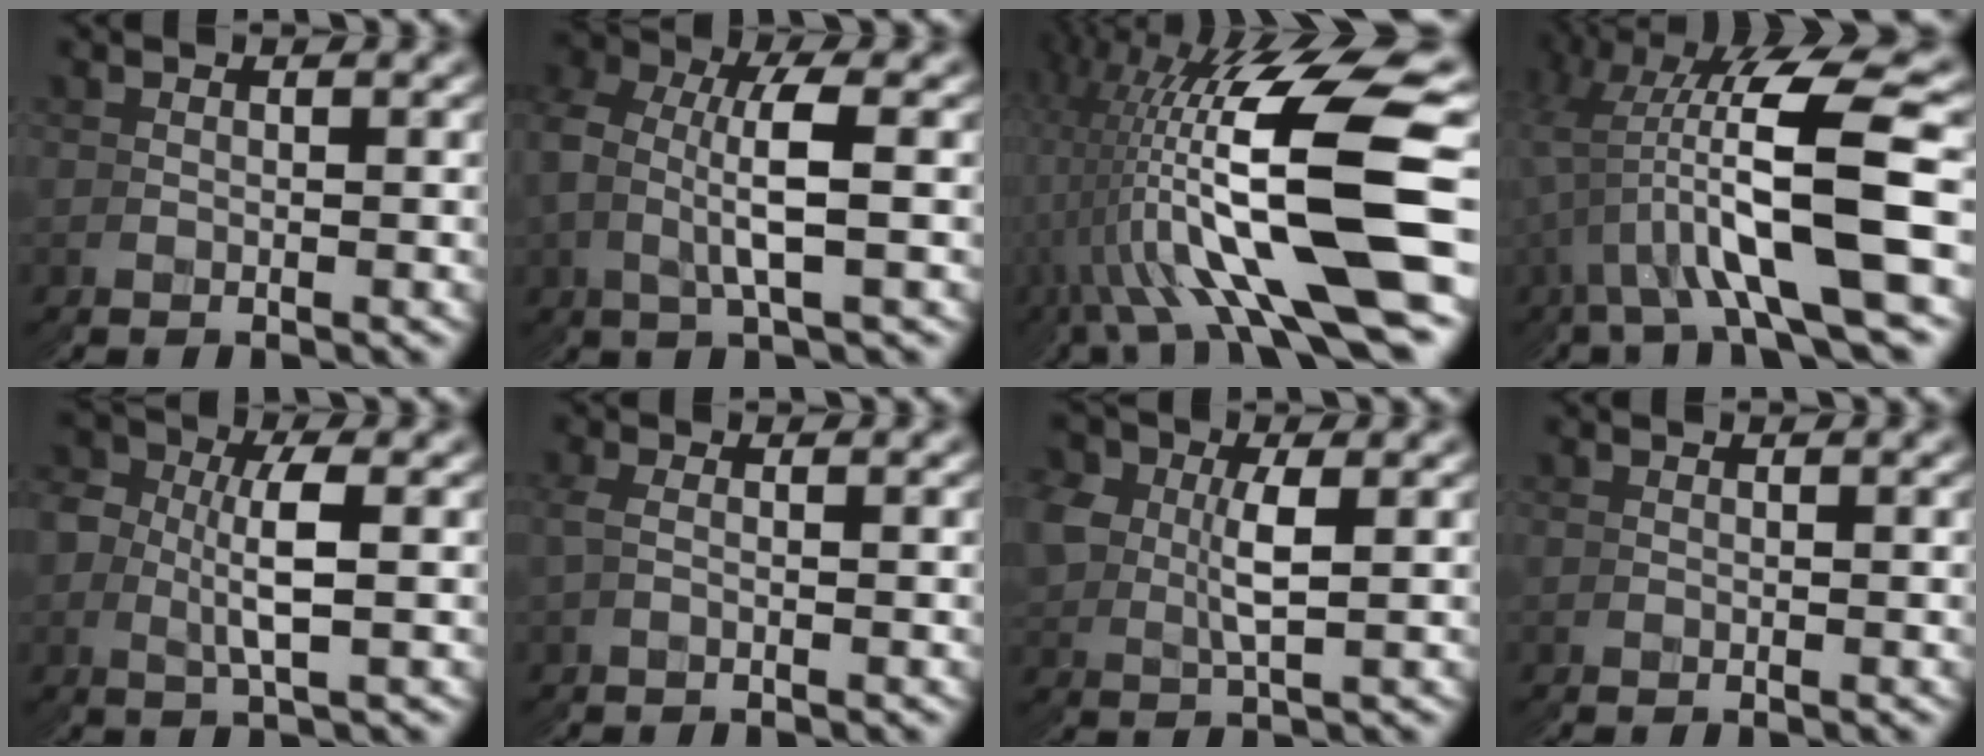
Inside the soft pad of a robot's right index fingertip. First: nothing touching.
{"total": 4.4, "force": [1.2, 2.7, 3.3], "torque": [-0.076, 0.010, 0.014]}
{"total": 13.3, "force": [0.2, 4.6, 12.5], "torque": [-0.202, 0.008, 0.006]}
{"total": 10.4, "force": [1.3, 3.4, 9.7], "torque": [-0.160, 0.026, 0.010]}
{"total": 3.1, "force": [0.2, 2.0, 2.4], "torque": [-0.043, 0.000, 0.002]}
{"total": 0.7, "force": [0.4, 0.0, -0.6], "torque": [-0.004, 0.004, 0.003]}
{"total": 3.2, "force": [1.2, 2.5, 1.6], "torque": [-0.041, -0.014, 0.028]}
{"total": 0.0}